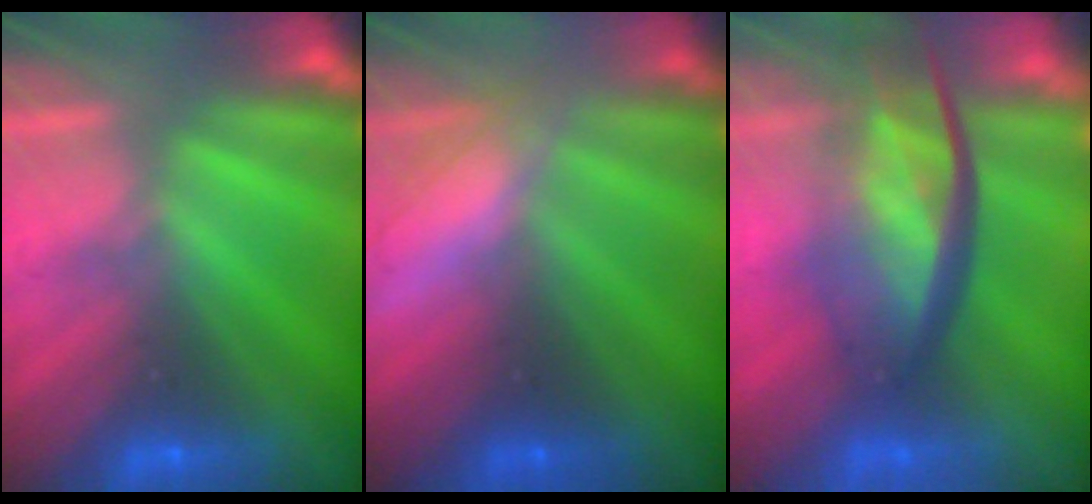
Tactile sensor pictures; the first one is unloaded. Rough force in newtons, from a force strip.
{"total": 2.9}
{"total": 9.6}